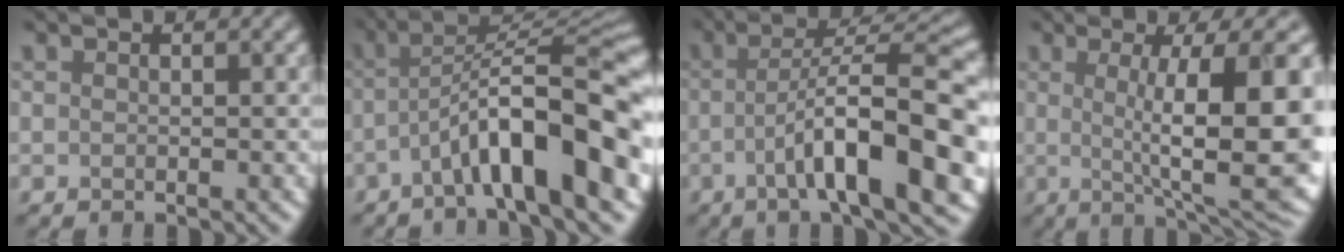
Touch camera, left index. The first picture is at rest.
{"total": 10.9, "force": [-4.3, 2.2, 9.8], "torque": [-0.152, 0.021, -0.058]}
{"total": 11.9, "force": [-3.1, 2.5, 11.2], "torque": [-0.163, 0.011, -0.033]}
{"total": 12.4, "force": [0.0, 2.5, 12.1], "torque": [-0.162, 0.006, 0.019]}